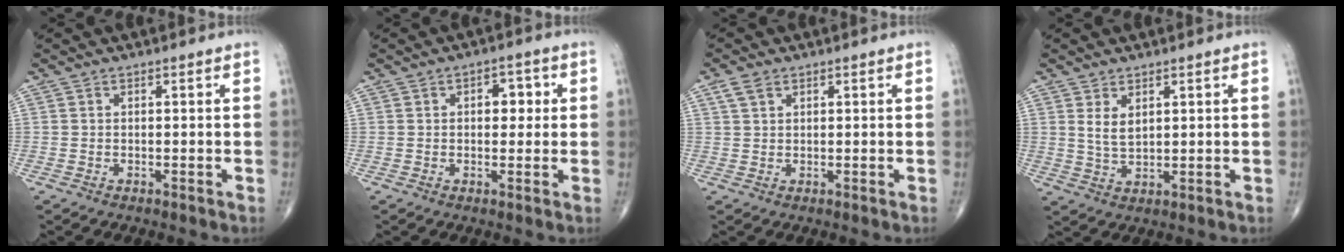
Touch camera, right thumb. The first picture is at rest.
{"total": 4.4, "force": [0.8, 2.9, 3.2], "torque": [-0.014, 0.003, 0.005]}
{"total": 2.5, "force": [1.4, 1.6, 1.4], "torque": [-0.029, 0.006, 0.030]}
{"total": 3.7, "force": [1.6, 1.9, 2.7], "torque": [-0.047, -0.015, 0.037]}